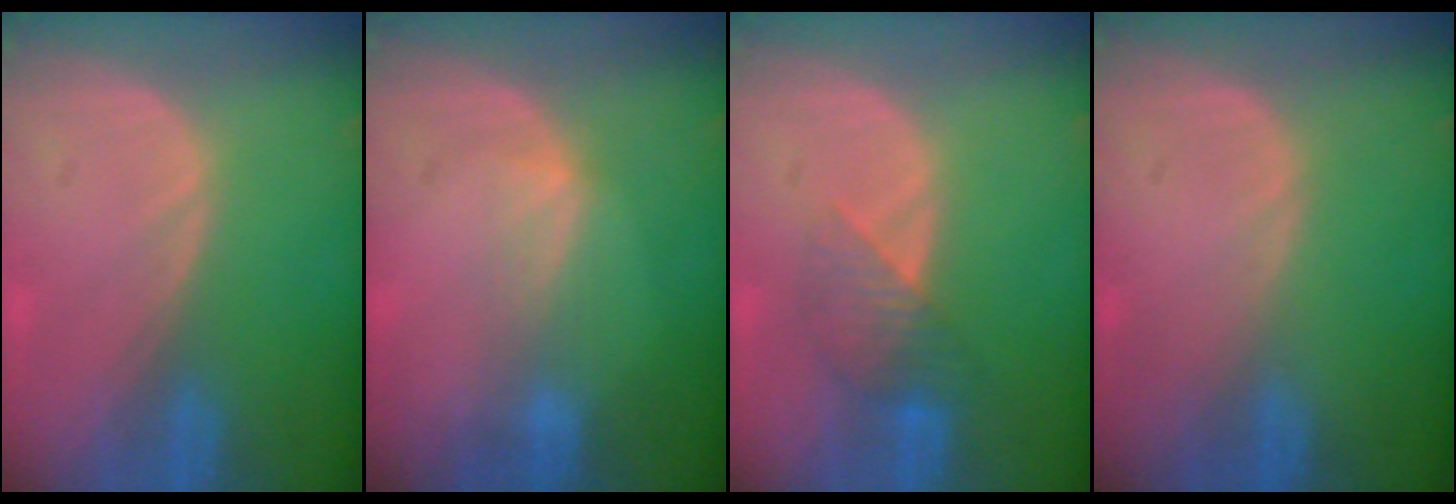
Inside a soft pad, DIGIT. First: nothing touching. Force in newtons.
{"total": 2.4, "press": 2.4, "slide": 0.4}
{"total": 4.0, "press": 3.8, "slide": 1.0}
{"total": 0.0}